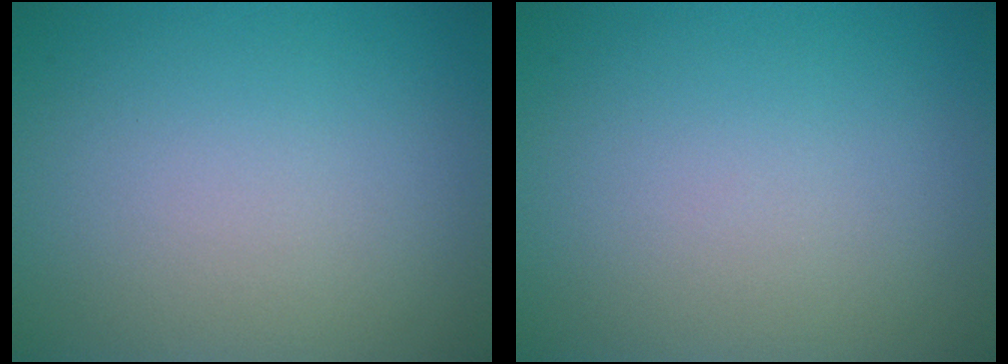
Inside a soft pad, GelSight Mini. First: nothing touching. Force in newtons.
{"total": 0.0}